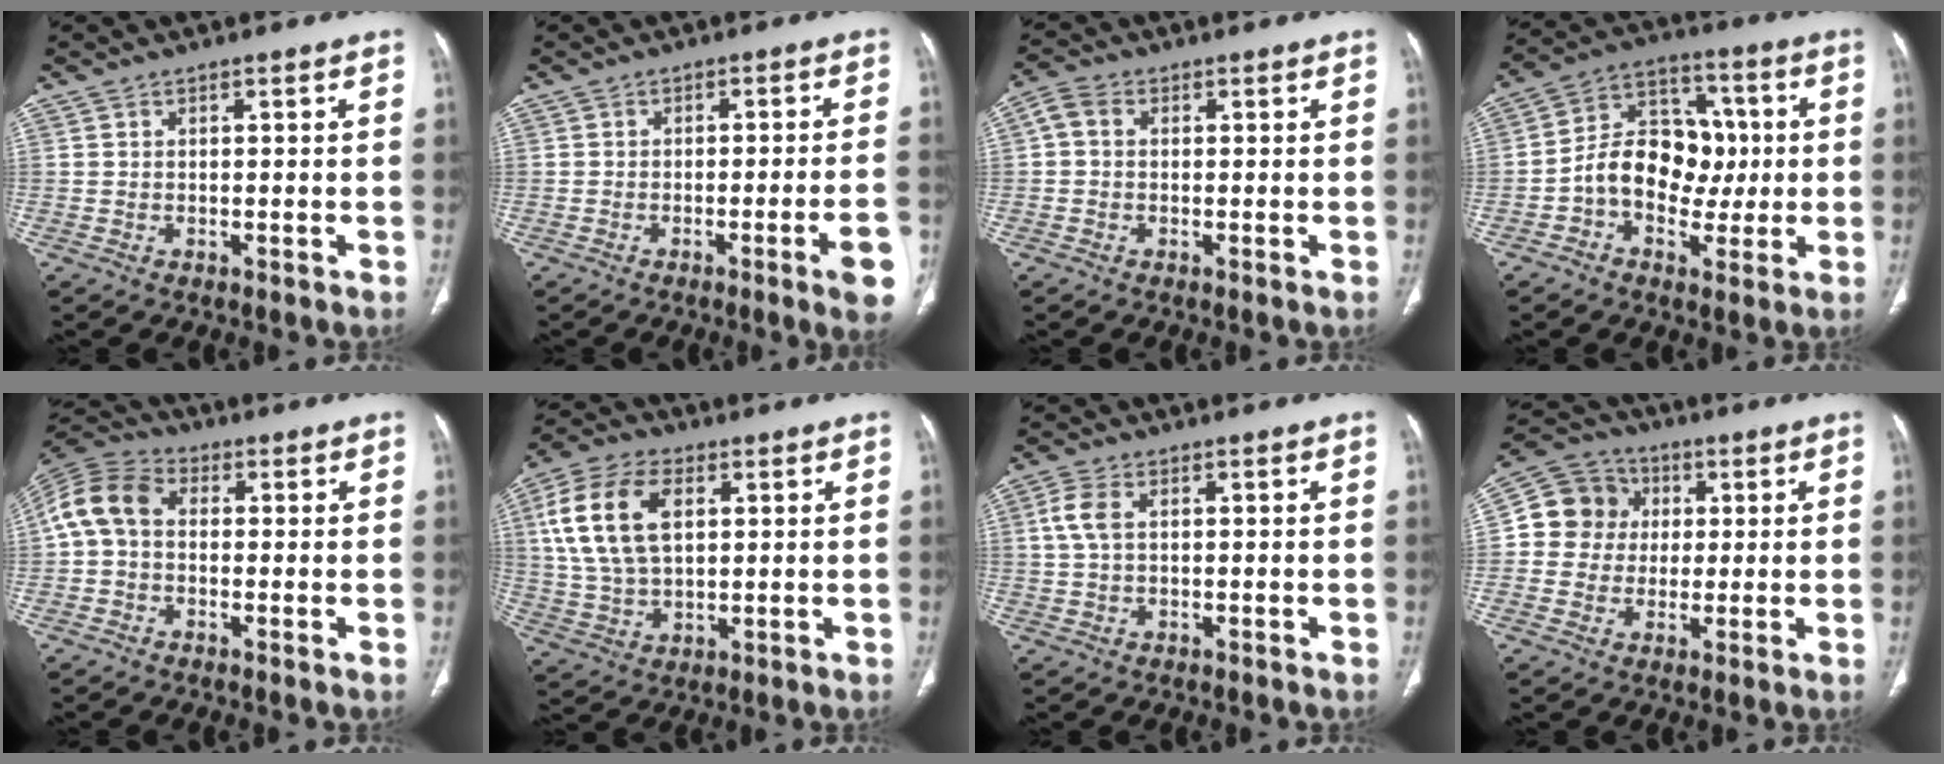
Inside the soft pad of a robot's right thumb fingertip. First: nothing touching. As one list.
[{"total": 7.3, "force": [-3.3, 0.0, 6.5], "torque": [-0.086, 0.010, -0.044]}, {"total": 3.2, "force": [0.3, 2.4, 2.2], "torque": [-0.044, 0.008, -0.003]}, {"total": 13.7, "force": [-1.1, 10.3, 9.0], "torque": [-0.107, 0.040, -0.026]}, {"total": 9.2, "force": [0.3, 6.6, 6.4], "torque": [-0.123, 0.025, -0.010]}, {"total": 15.1, "force": [3.9, 9.1, 11.4], "torque": [-0.227, 0.005, 0.075]}, {"total": 3.9, "force": [0.5, 2.2, 3.1], "torque": [-0.087, 0.014, 0.009]}, {"total": 10.1, "force": [1.2, 9.5, 3.3], "torque": [-0.035, 0.016, 0.011]}]